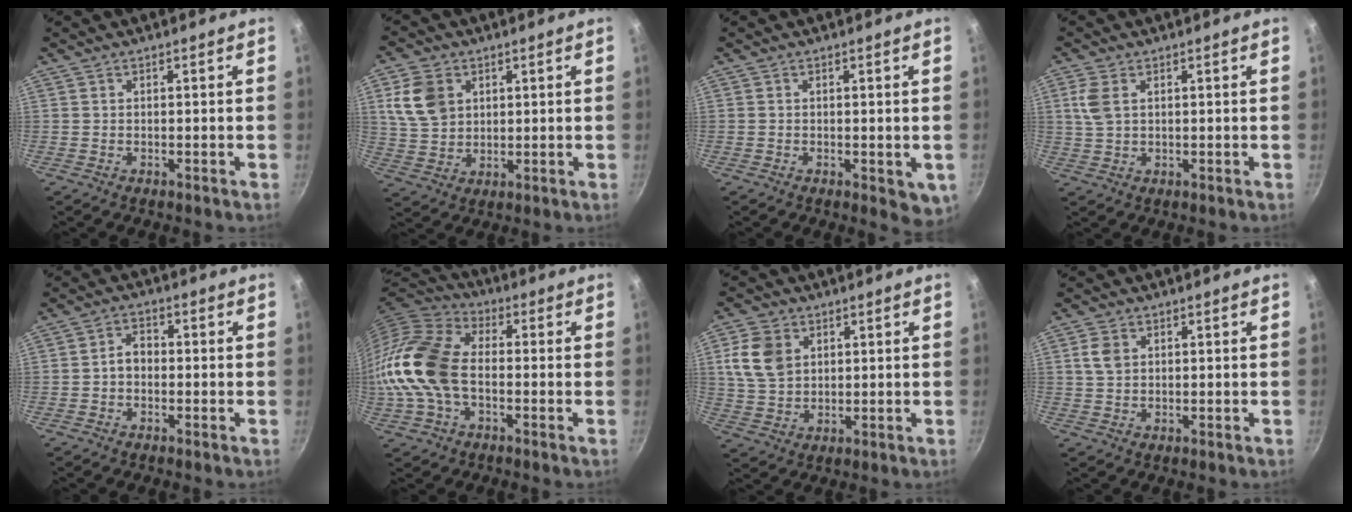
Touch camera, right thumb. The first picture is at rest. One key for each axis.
{"total": 9.2, "fx": 3.1, "fy": 7.0, "fz": 5.2, "tx": -0.083, "ty": -0.005, "tz": 0.065}
{"total": 4.3, "fx": -0.6, "fy": 2.2, "fz": 3.7, "tx": -0.042, "ty": -0.010, "tz": -0.006}
{"total": 4.8, "fx": 1.5, "fy": 2.9, "fz": 3.5, "tx": -0.076, "ty": 0.002, "tz": 0.032}
{"total": 3.5, "fx": -0.8, "fy": 2.6, "fz": 2.2, "tx": -0.025, "ty": 0.018, "tz": -0.021}
{"total": 17.0, "fx": -1.9, "fy": 10.8, "fz": 13.0, "tx": -0.247, "ty": 0.033, "tz": -0.053}
{"total": 9.2, "fx": 2.8, "fy": 6.8, "fz": 5.5, "tx": -0.092, "ty": -0.003, "tz": 0.056}
{"total": 3.7, "fx": 1.1, "fy": 2.7, "fz": 2.3, "tx": -0.038, "ty": 0.002, "tz": 0.019}